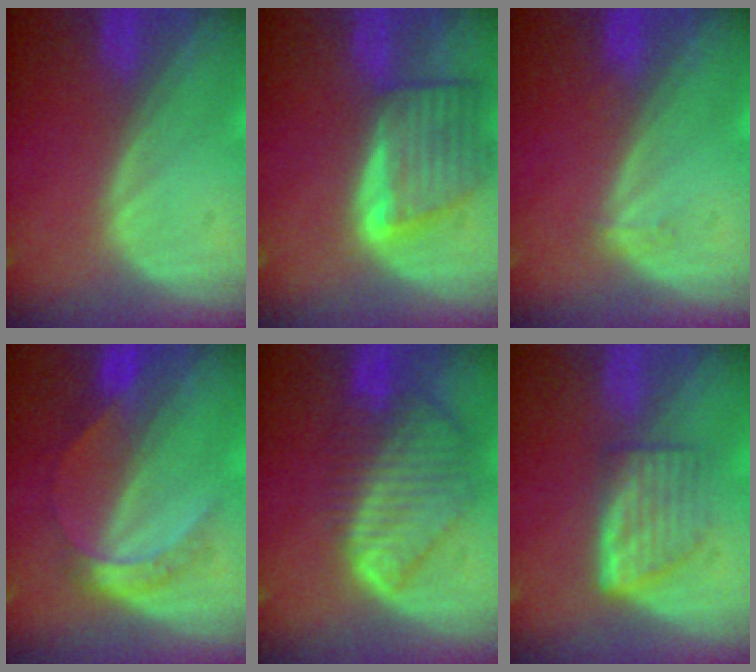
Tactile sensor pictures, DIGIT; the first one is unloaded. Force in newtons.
{"total": 7.8, "press": 7.1, "slide": 3.2}
{"total": 0.9, "press": 0.8, "slide": 0.2}
{"total": 4.8, "press": 4.7, "slide": 0.5}
{"total": 9.2, "press": 7.9, "slide": 4.6}
{"total": 6.1, "press": 5.4, "slide": 2.7}